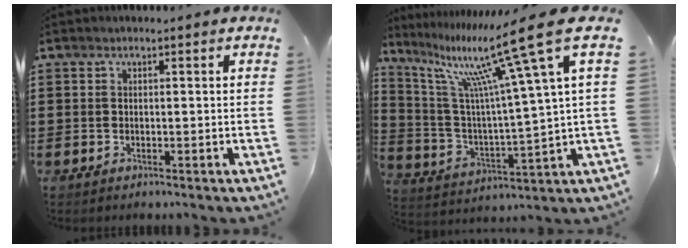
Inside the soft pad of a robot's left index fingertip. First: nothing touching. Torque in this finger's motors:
{"motor_torque": [2.14, 0.00, 0.41, 0.21]}